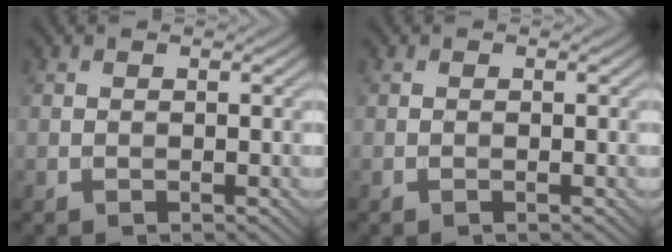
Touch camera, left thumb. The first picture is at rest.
{"total": 0.0}